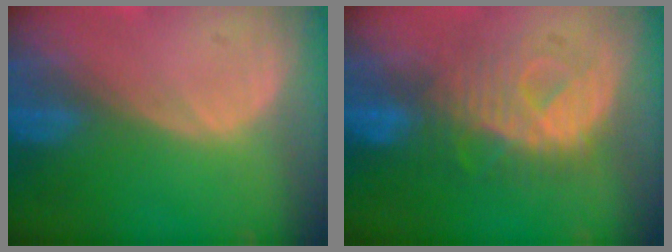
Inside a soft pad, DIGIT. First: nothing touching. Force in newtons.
{"total": 8.2, "press": 8.2, "slide": 0.7}